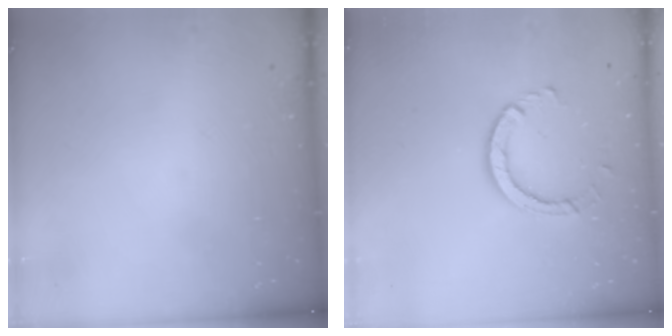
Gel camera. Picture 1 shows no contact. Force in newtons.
{"total": 6.3, "press": 6.3, "slide": 0.3}